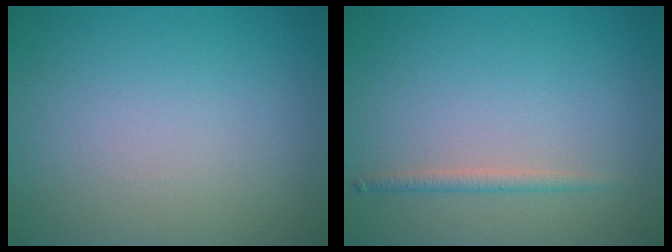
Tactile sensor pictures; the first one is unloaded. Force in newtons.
{"total": 1.2, "press": 1.2, "slide": 0.0}